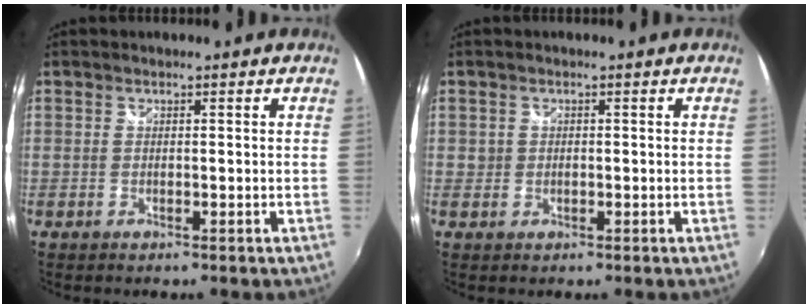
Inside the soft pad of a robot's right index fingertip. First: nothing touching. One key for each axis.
{"total": 1.6, "fx": 0.0, "fy": 1.5, "fz": 0.4, "tx": -0.006, "ty": 0.001, "tz": -0.001}